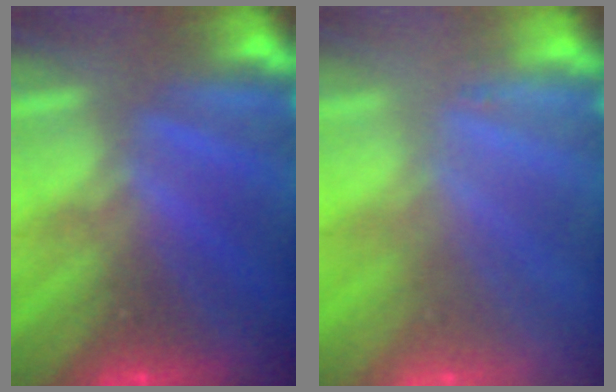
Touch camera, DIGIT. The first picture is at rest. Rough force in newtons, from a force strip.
{"total": 2.2}